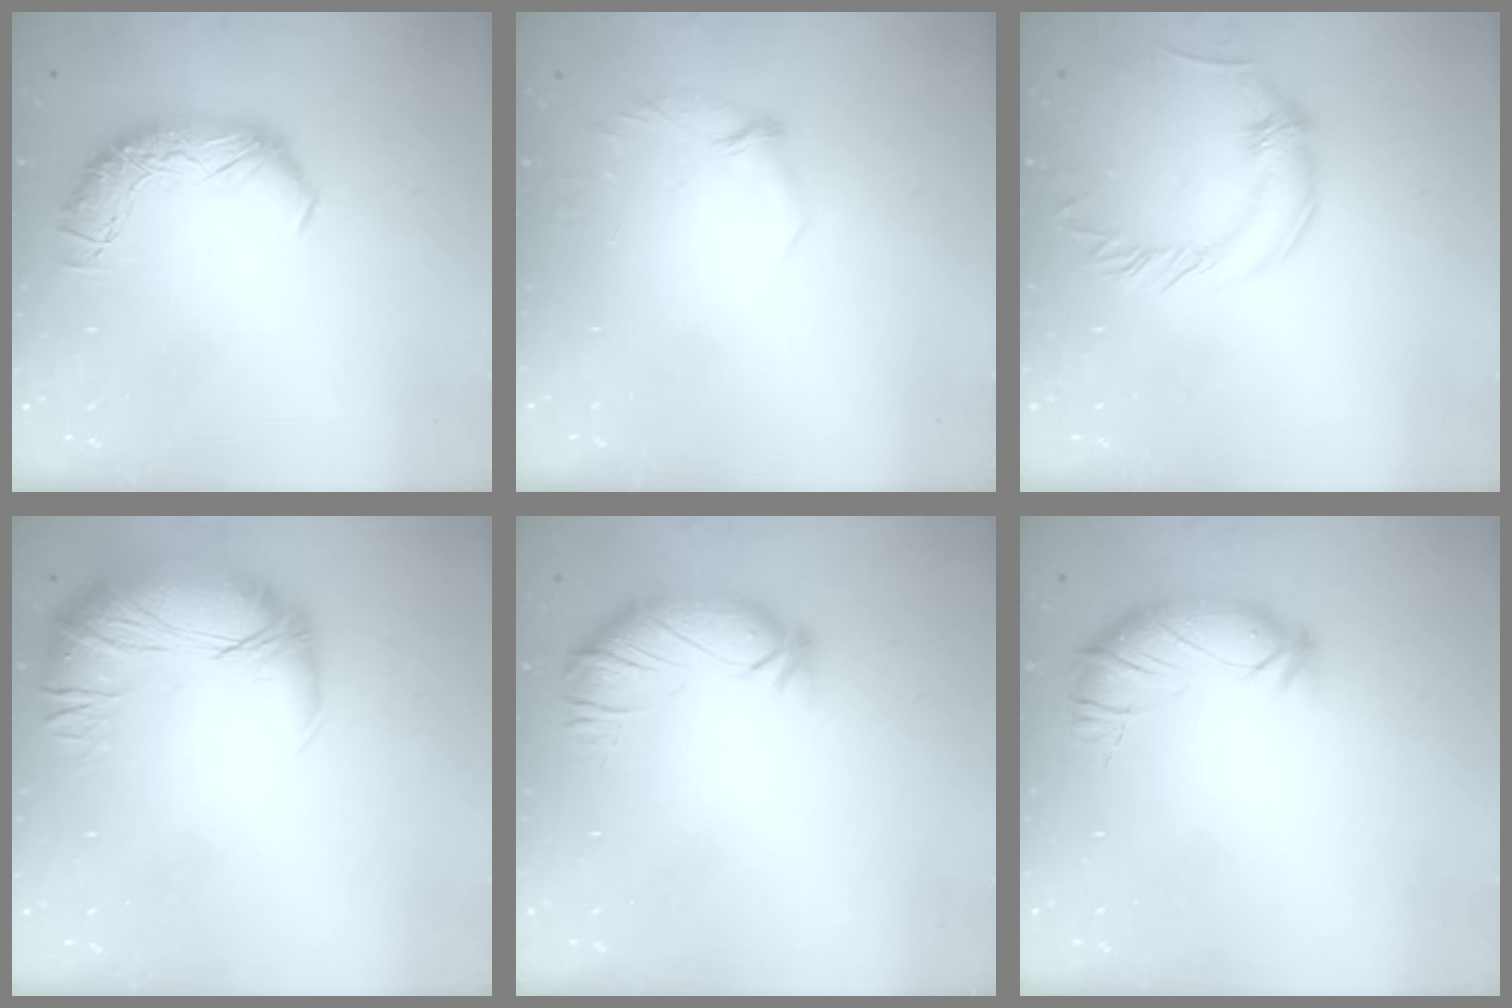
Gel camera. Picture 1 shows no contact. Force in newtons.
{"total": 5.7, "press": 5.6, "slide": 1.0}
{"total": 0.0}
{"total": 2.7, "press": 0.4, "slide": 2.7}
{"total": 2.9, "press": 2.4, "slide": 1.7}
{"total": 3.0, "press": 2.3, "slide": 1.9}